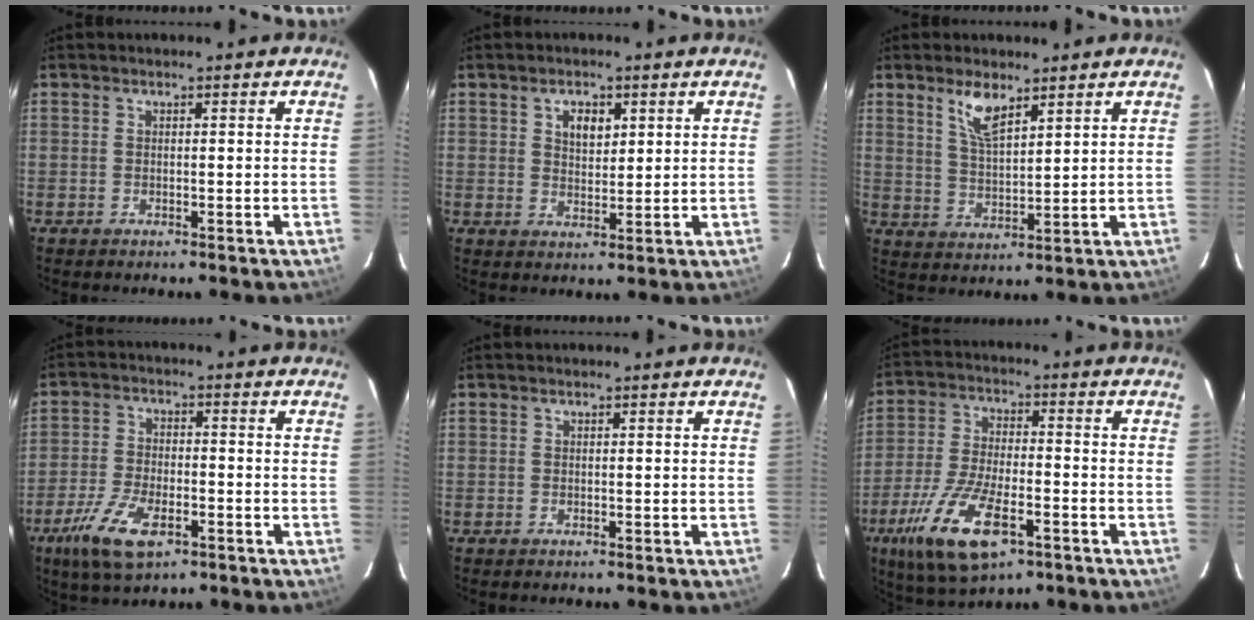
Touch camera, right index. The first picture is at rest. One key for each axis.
{"total": 4.2, "fx": 1.8, "fy": 2.5, "fz": 2.8, "tx": -0.045, "ty": 0.007, "tz": 0.032}
{"total": 6.4, "fx": 4.2, "fy": 2.0, "fz": 4.3, "tx": -0.081, "ty": 0.000, "tz": 0.086}
{"total": 10.4, "fx": -5.7, "fy": 4.4, "fz": 7.5, "tx": -0.175, "ty": -0.015, "tz": -0.107}
{"total": 0.0}
{"total": 15.8, "fx": -7.9, "fy": 6.1, "fz": 12.2, "tx": -0.259, "ty": -0.032, "tz": -0.146}